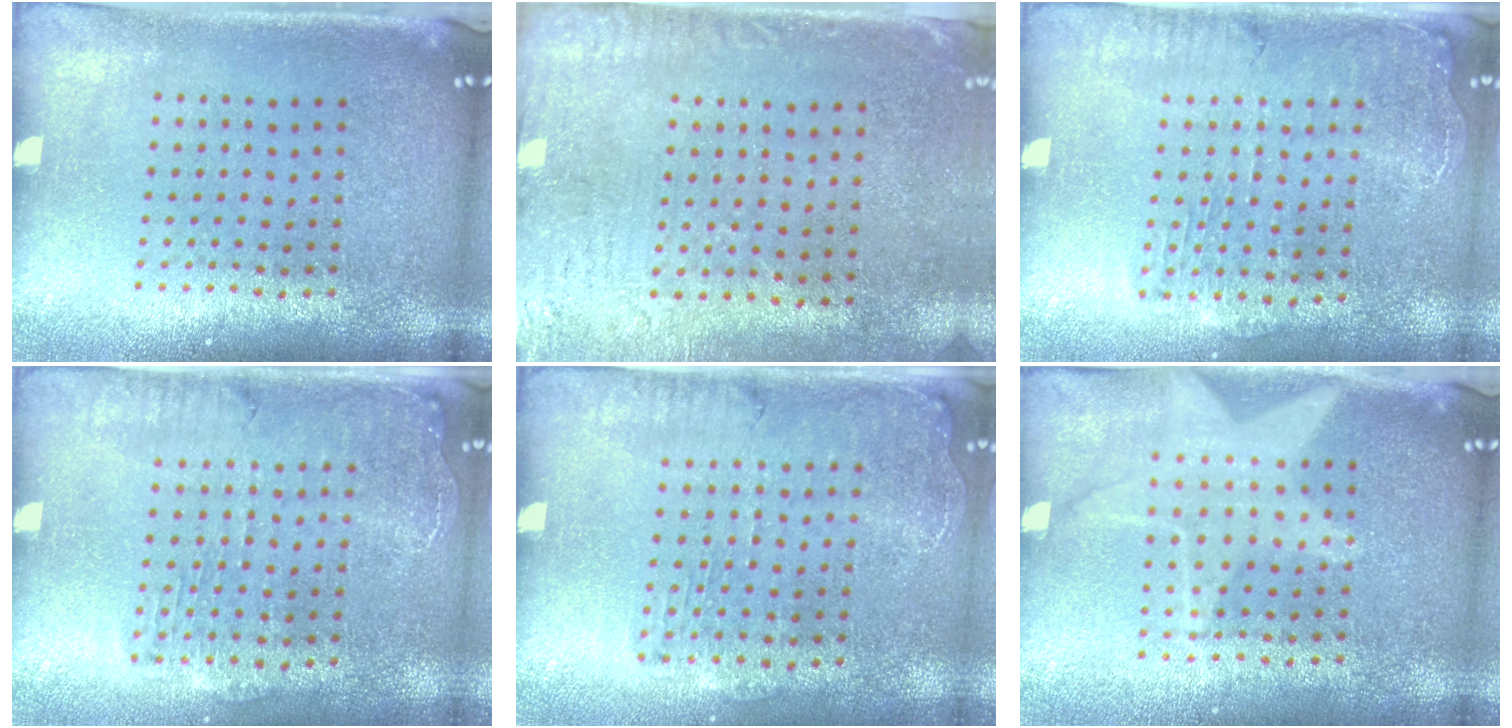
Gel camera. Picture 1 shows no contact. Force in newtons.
{"total": 3.2, "press": 2.6, "slide": 2.0}
{"total": 1.4, "press": 1.4, "slide": 0.3}
{"total": 1.4, "press": 1.4, "slide": 0.3}
{"total": 1.3, "press": 1.3, "slide": 0.3}
{"total": 1.2, "press": 1.2, "slide": 0.3}